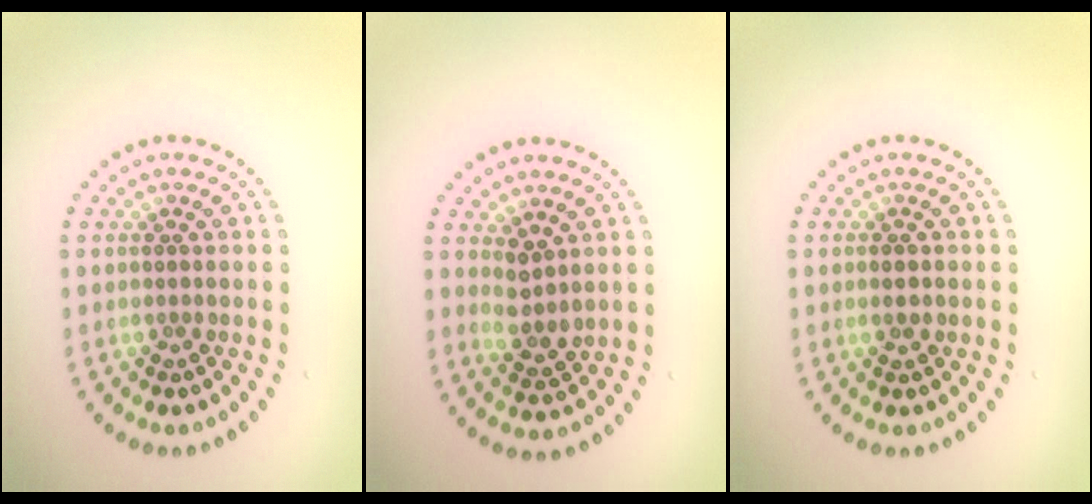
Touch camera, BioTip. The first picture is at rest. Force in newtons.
{"total": 2.1, "press": 1.7, "slide": 1.2}
{"total": 1.4, "press": 1.4, "slide": 0.1}